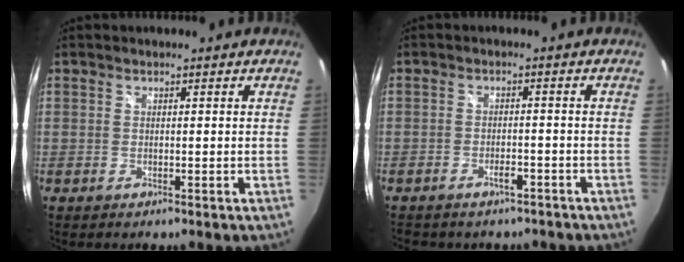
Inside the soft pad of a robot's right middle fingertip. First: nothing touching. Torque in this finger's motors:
{"motor_torque": [1.11, -1.03, 0.09, 0.08]}